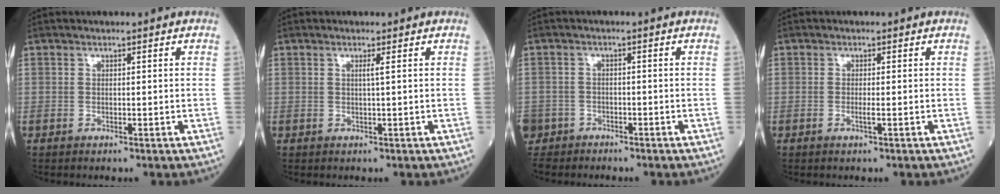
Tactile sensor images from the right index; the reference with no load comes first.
{"total": 0.9, "force": [0.3, -0.3, 0.8], "torque": [-0.020, -0.002, 0.005]}
{"total": 6.3, "force": [-4.8, 4.1, 0.1], "torque": [-0.014, -0.001, -0.091]}
{"total": 1.1, "force": [-0.4, -0.1, 1.0], "torque": [-0.023, -0.003, -0.007]}